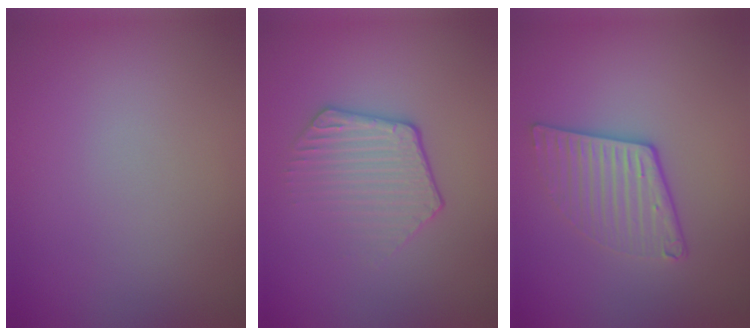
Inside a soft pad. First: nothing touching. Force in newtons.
{"total": 2.7, "press": 2.2, "slide": 1.6}
{"total": 3.1, "press": 2.8, "slide": 1.4}